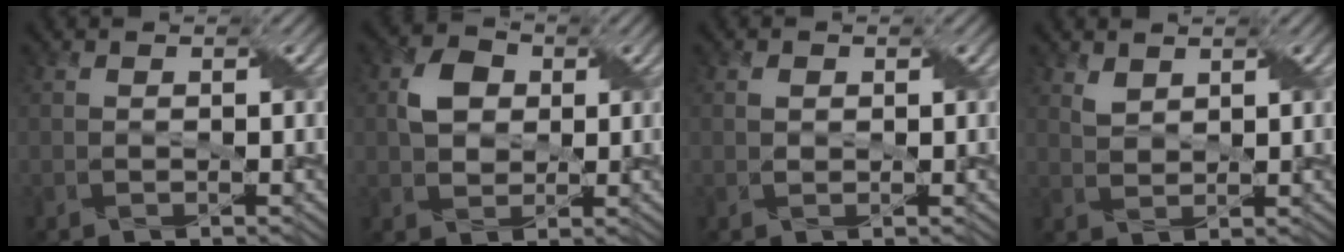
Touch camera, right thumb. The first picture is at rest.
{"total": 4.4, "force": [0.9, 3.5, 2.6], "torque": [-0.058, 0.008, 0.014]}
{"total": 0.9, "force": [0.3, 0.7, 0.4], "torque": [-0.011, -0.001, 0.005]}
{"total": 1.8, "force": [1.4, 0.9, 0.8], "torque": [-0.023, -0.002, 0.033]}